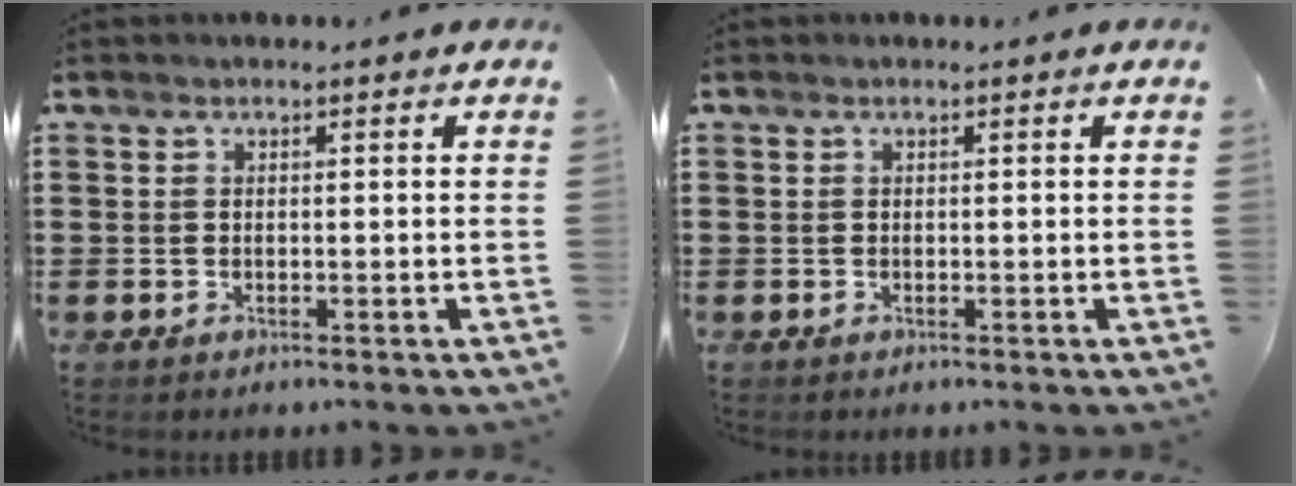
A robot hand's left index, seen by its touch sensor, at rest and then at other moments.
{"total": 0.0}